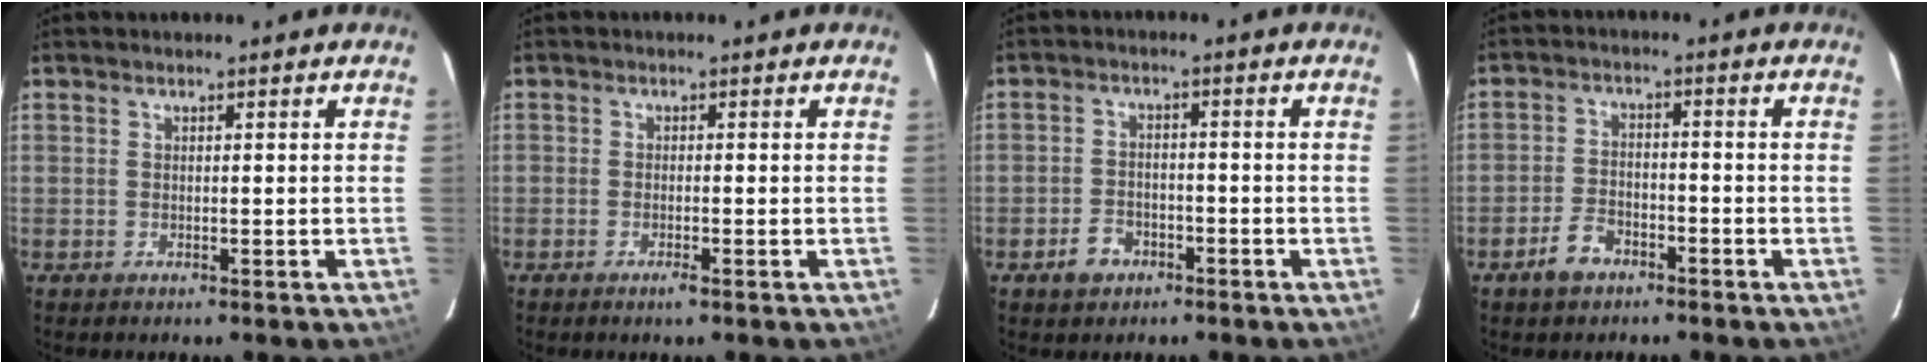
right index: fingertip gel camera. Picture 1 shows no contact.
{"total": 1.4, "force": [-0.9, 0.0, 1.1], "torque": [-0.021, -0.003, -0.016]}
{"total": 3.8, "force": [-2.2, 2.8, 1.5], "torque": [-0.026, 0.006, -0.032]}
{"total": 4.5, "force": [-3.0, 2.6, 2.2], "torque": [-0.047, 0.003, -0.051]}